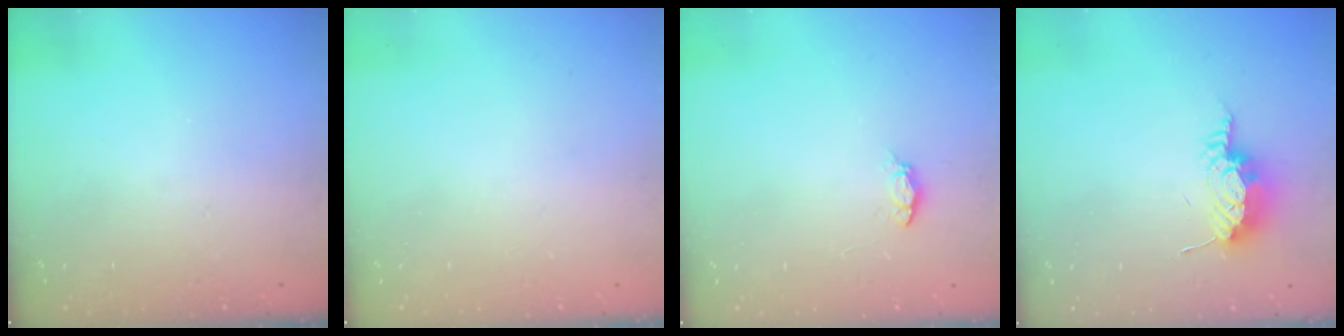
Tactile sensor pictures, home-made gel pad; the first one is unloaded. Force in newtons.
{"total": 0.0}
{"total": 2.5, "press": 2.5, "slide": 0.4}
{"total": 8.5, "press": 8.4, "slide": 0.9}